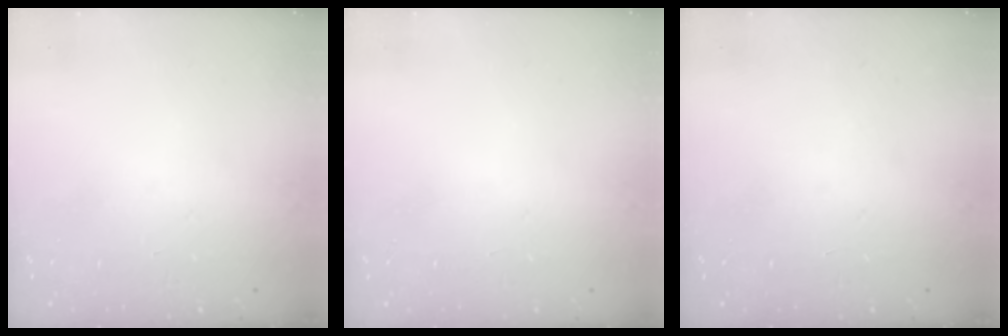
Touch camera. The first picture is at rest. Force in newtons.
{"total": 0.0}
{"total": 0.0}